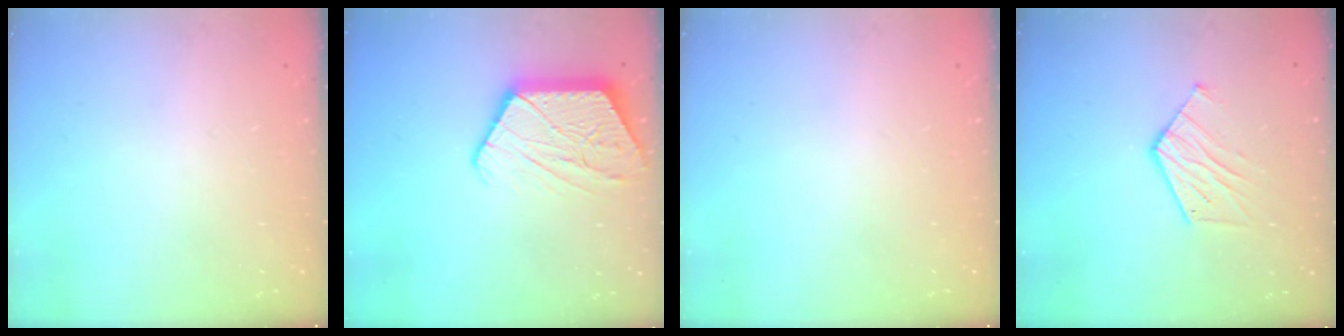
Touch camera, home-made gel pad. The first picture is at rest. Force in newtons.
{"total": 13.8, "press": 13.8, "slide": 1.0}
{"total": 0.0}
{"total": 9.7, "press": 9.7, "slide": 0.8}